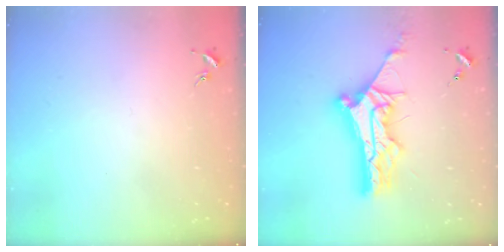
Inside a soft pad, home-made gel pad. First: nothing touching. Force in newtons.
{"total": 11.3, "press": 11.2, "slide": 1.1}